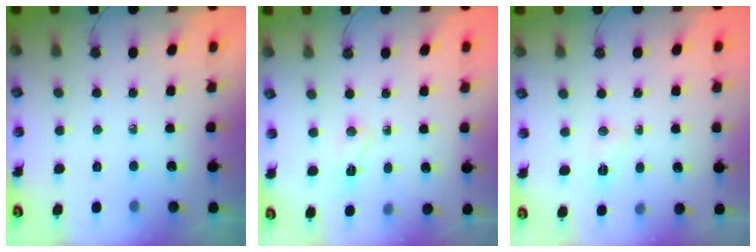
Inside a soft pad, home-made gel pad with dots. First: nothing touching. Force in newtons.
{"total": 2.1, "press": 2.0, "slide": 0.5}
{"total": 2.7, "press": 2.7, "slide": 0.4}